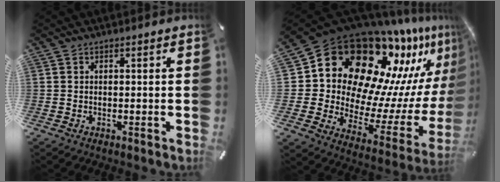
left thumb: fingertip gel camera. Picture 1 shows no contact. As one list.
[{"total": 22.9, "force": [14.1, 13.7, 11.6], "torque": [-0.177, -0.162, 0.267]}]